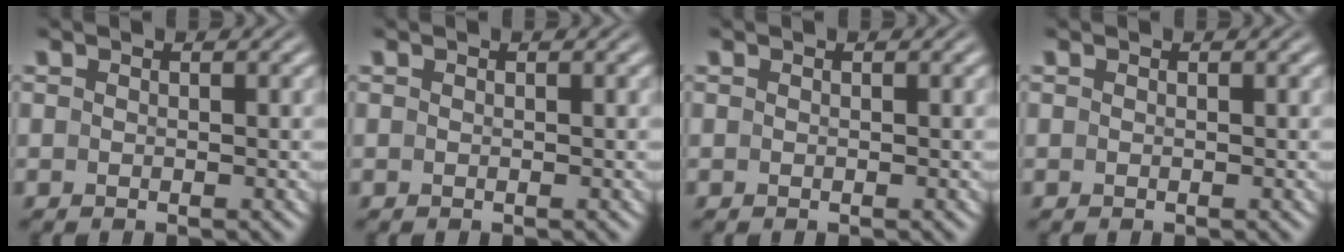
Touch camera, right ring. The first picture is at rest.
{"total": 0.0}
{"total": 0.0}
{"total": 0.0}